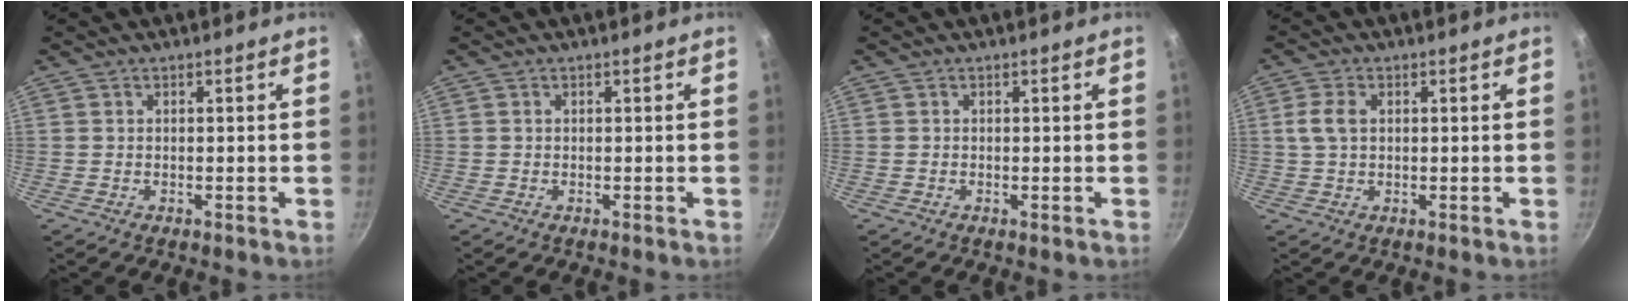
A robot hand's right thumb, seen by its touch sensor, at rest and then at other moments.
{"total": 0.0}
{"total": 0.0}
{"total": 4.2, "force": [0.8, 2.7, 3.2], "torque": [-0.075, 0.007, 0.015]}